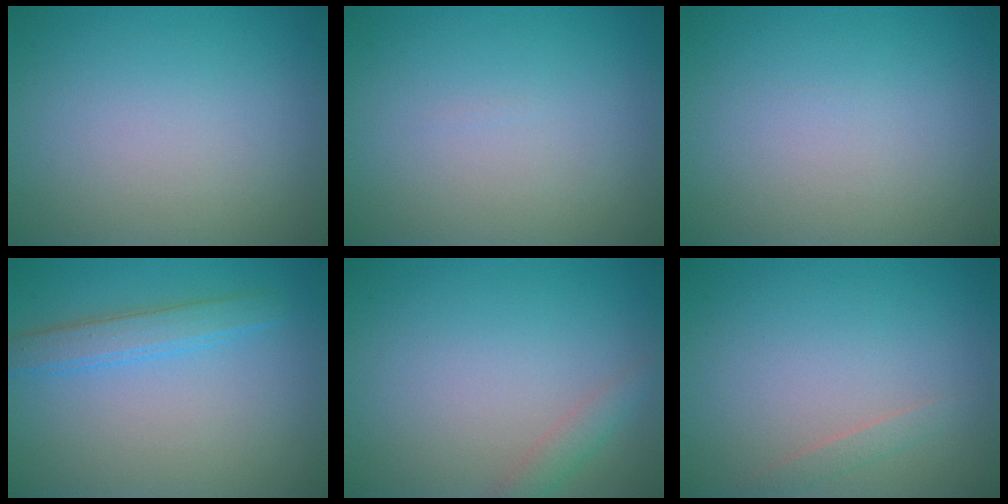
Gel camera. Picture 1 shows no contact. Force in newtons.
{"total": 0.0}
{"total": 0.0}
{"total": 2.6, "press": 2.6, "slide": 0.1}
{"total": 1.5, "press": 1.5, "slide": 0.1}
{"total": 0.8, "press": 0.8, "slide": 0.0}